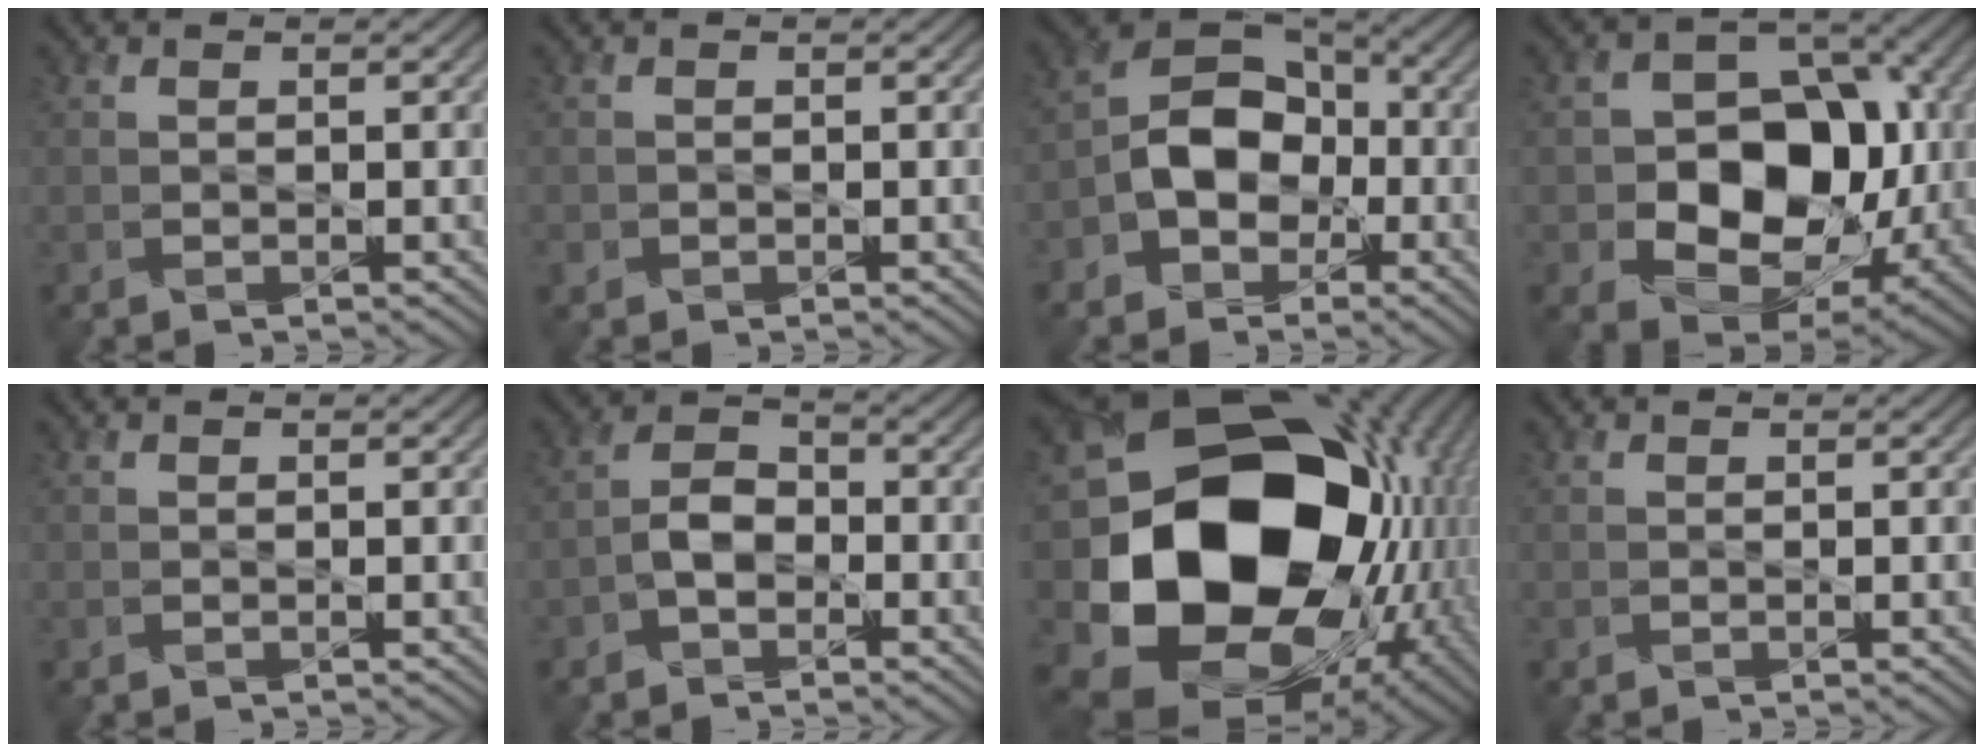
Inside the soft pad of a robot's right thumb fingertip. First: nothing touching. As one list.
[{"total": 0.7, "force": [-0.3, 0.6, 0.0], "torque": [-0.001, -0.007, -0.004]}, {"total": 8.8, "force": [-2.6, 6.6, 5.2], "torque": [-0.090, 0.002, -0.065]}, {"total": 14.1, "force": [-2.1, 10.5, 9.2], "torque": [-0.133, -0.013, -0.043]}, {"total": 0.0}, {"total": 3.8, "force": [-1.9, 2.4, 2.2], "torque": [-0.042, 0.007, -0.043]}, {"total": 23.5, "force": [-2.3, 18.2, 14.7], "torque": [-0.341, -0.066, -0.008]}, {"total": 0.0}]